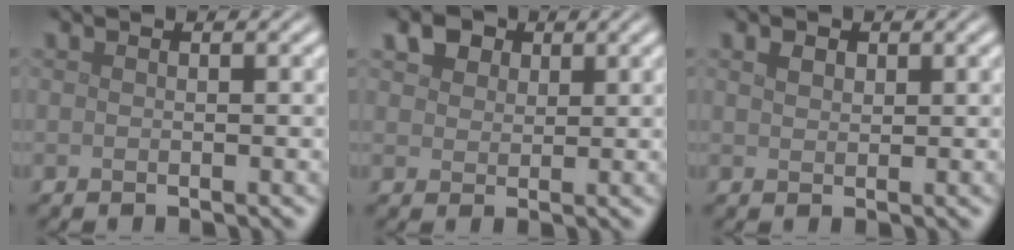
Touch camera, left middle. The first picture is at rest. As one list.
[{"total": 3.5, "force": [2.2, 2.2, 1.5], "torque": [-0.037, -0.002, 0.037]}, {"total": 1.1, "force": [0.7, 0.7, 0.4], "torque": [-0.010, 0.001, 0.012]}]